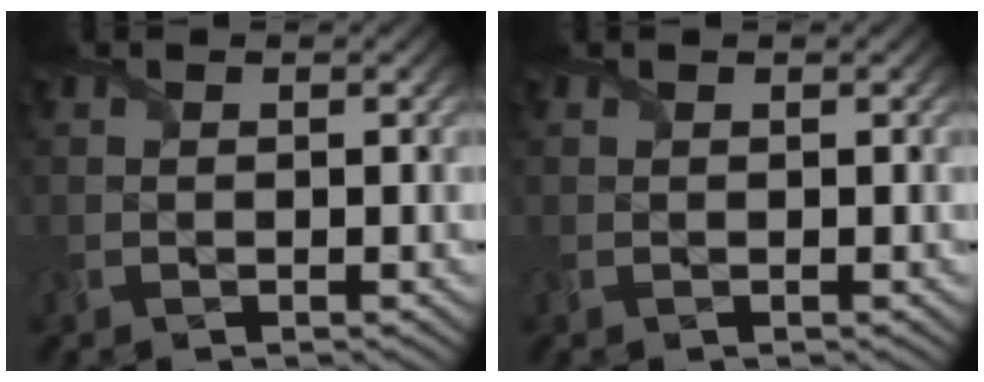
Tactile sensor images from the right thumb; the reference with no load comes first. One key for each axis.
{"total": 0.0}